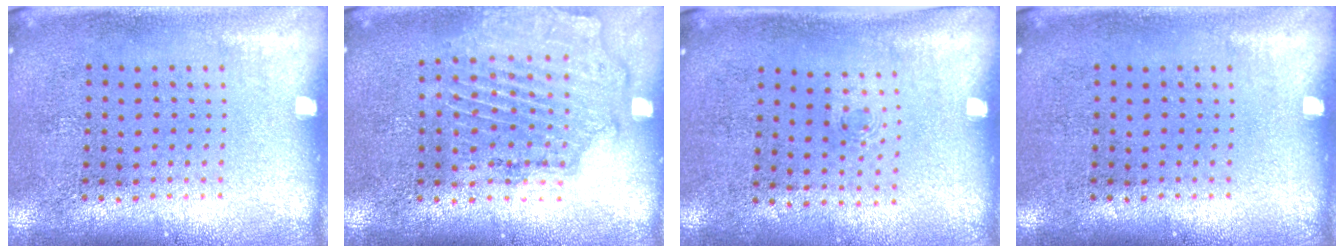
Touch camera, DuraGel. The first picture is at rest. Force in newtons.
{"total": 1.8, "press": 1.7, "slide": 0.6}
{"total": 0.5, "press": 0.3, "slide": 0.4}
{"total": 0.0}